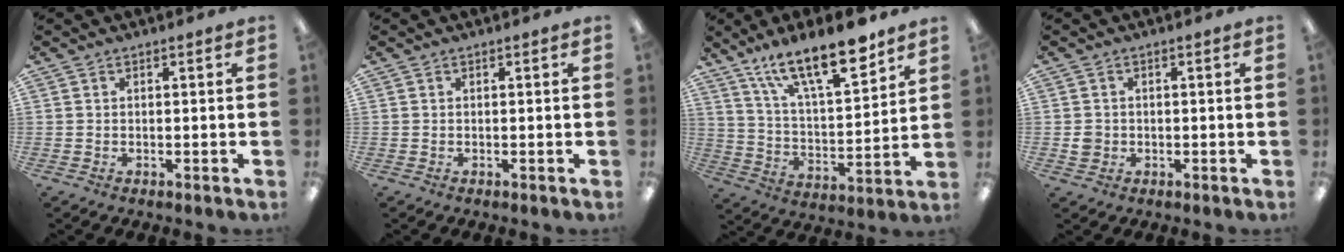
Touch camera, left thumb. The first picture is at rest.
{"total": 0.0}
{"total": 18.8, "force": [14.1, 5.5, 11.1], "torque": [-0.180, -0.084, 0.236]}
{"total": 2.5, "force": [-0.3, 2.4, 0.7], "torque": [-0.005, 0.001, -0.009]}